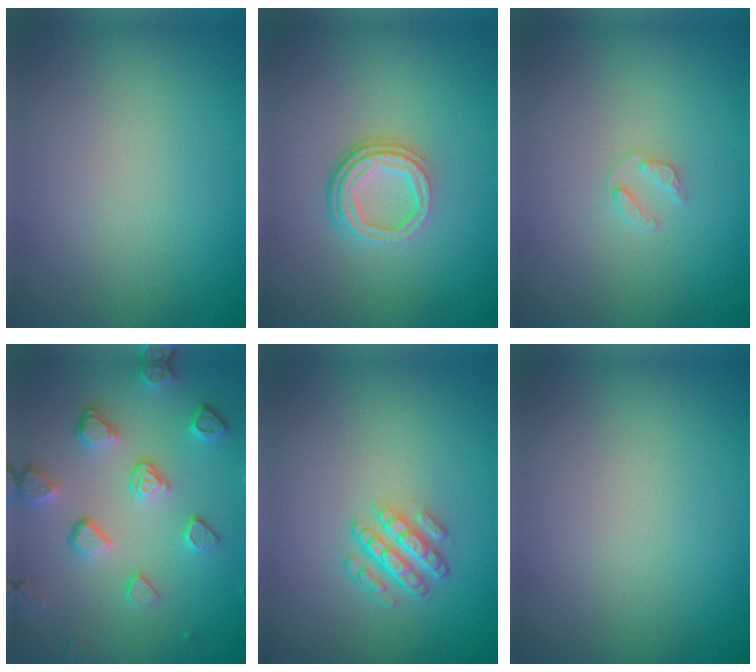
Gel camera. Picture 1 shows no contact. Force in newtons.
{"total": 3.6, "press": 2.6, "slide": 2.4}
{"total": 1.1, "press": 1.1, "slide": 0.2}
{"total": 4.9, "press": 3.7, "slide": 3.1}
{"total": 4.0, "press": 3.0, "slide": 2.7}
{"total": 0.0}